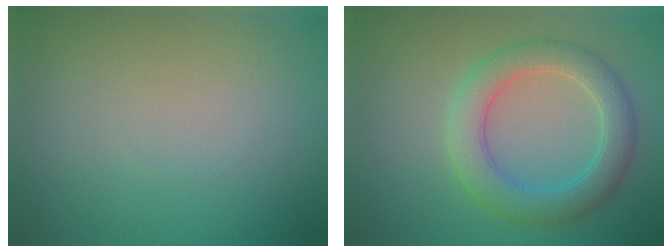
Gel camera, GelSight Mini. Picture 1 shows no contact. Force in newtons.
{"total": 4.7, "press": 4.7, "slide": 0.5}